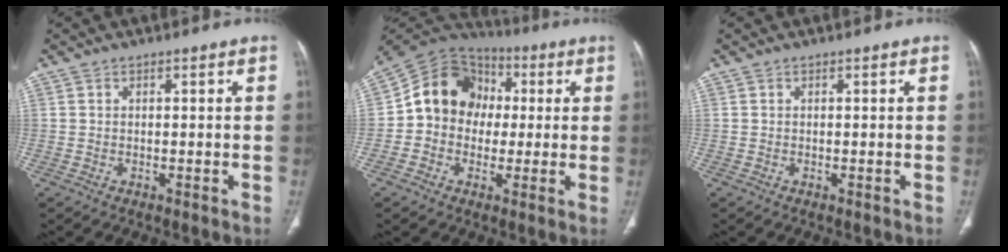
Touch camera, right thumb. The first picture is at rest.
{"total": 14.1, "force": [0.7, 12.0, 7.3], "torque": [-0.095, 0.034, 0.000]}
{"total": 0.0}